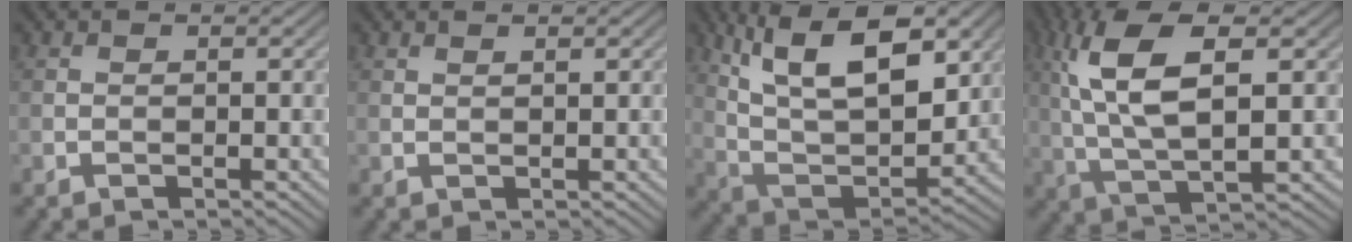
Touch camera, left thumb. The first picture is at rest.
{"total": 0.7, "force": [0.3, -0.6, 0.3], "torque": [0.002, -0.003, 0.006]}
{"total": 15.1, "force": [7.2, 6.7, 11.5], "torque": [-0.217, 0.001, 0.117]}
{"total": 11.0, "force": [2.5, 3.8, 10.1], "torque": [-0.217, 0.010, 0.052]}